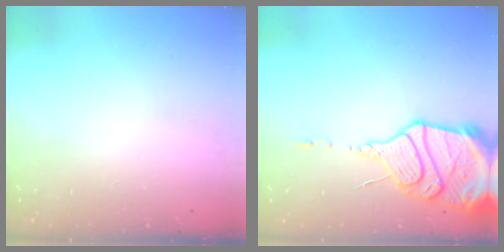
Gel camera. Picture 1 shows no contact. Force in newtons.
{"total": 17.0, "press": 16.9, "slide": 1.6}